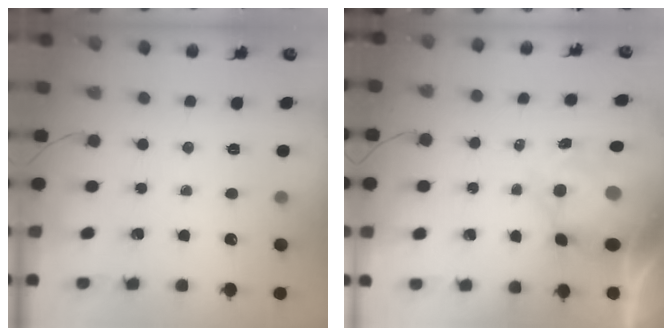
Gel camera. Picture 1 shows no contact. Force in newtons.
{"total": 8.3, "press": 7.9, "slide": 2.4}